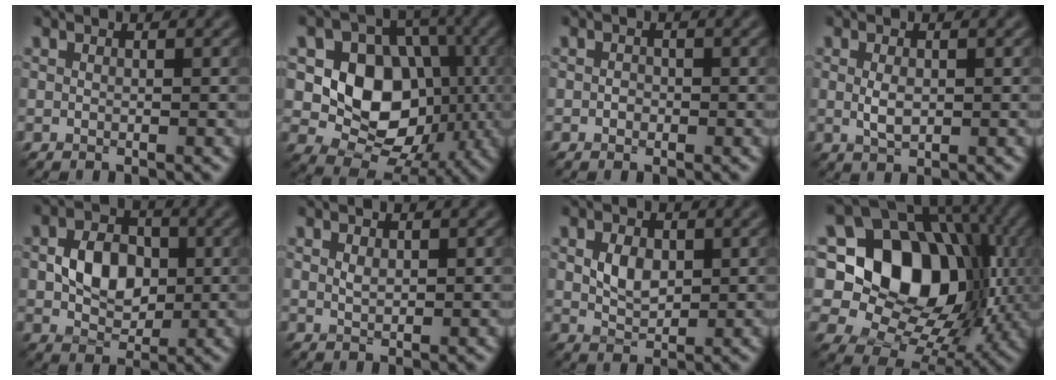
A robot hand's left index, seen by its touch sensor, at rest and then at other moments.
{"total": 9.4, "force": [-0.5, 7.5, 5.7], "torque": [-0.090, -0.006, -0.018]}
{"total": 0.8, "force": [-0.3, 0.7, 0.3], "torque": [-0.005, -0.003, -0.008]}
{"total": 1.8, "force": [-0.1, 1.0, 1.5], "torque": [-0.035, -0.001, -0.001]}
{"total": 4.7, "force": [0.0, 3.5, 3.2], "torque": [-0.060, 0.001, -0.005]}
{"total": 0.9, "force": [0.3, 0.5, 0.6], "torque": [-0.015, -0.001, 0.006]}
{"total": 2.5, "force": [0.4, 1.7, 1.8], "torque": [-0.042, -0.001, 0.008]}
{"total": 14.0, "force": [1.9, 11.0, 8.5], "torque": [-0.115, 0.002, 0.015]}